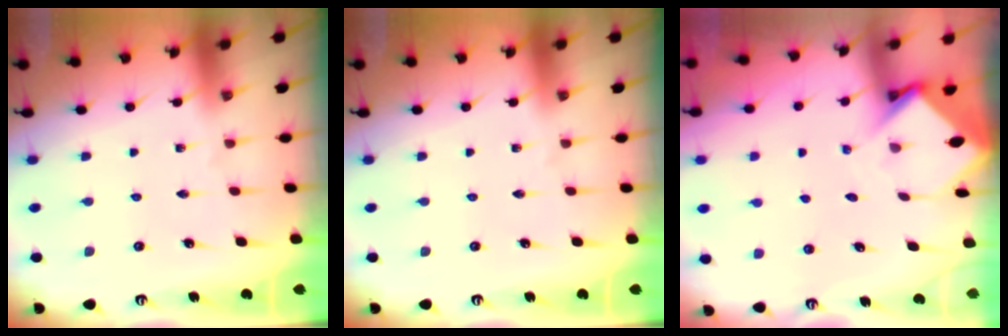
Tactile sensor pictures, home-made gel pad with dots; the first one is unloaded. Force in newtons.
{"total": 0.0}
{"total": 3.6, "press": 3.6, "slide": 0.3}